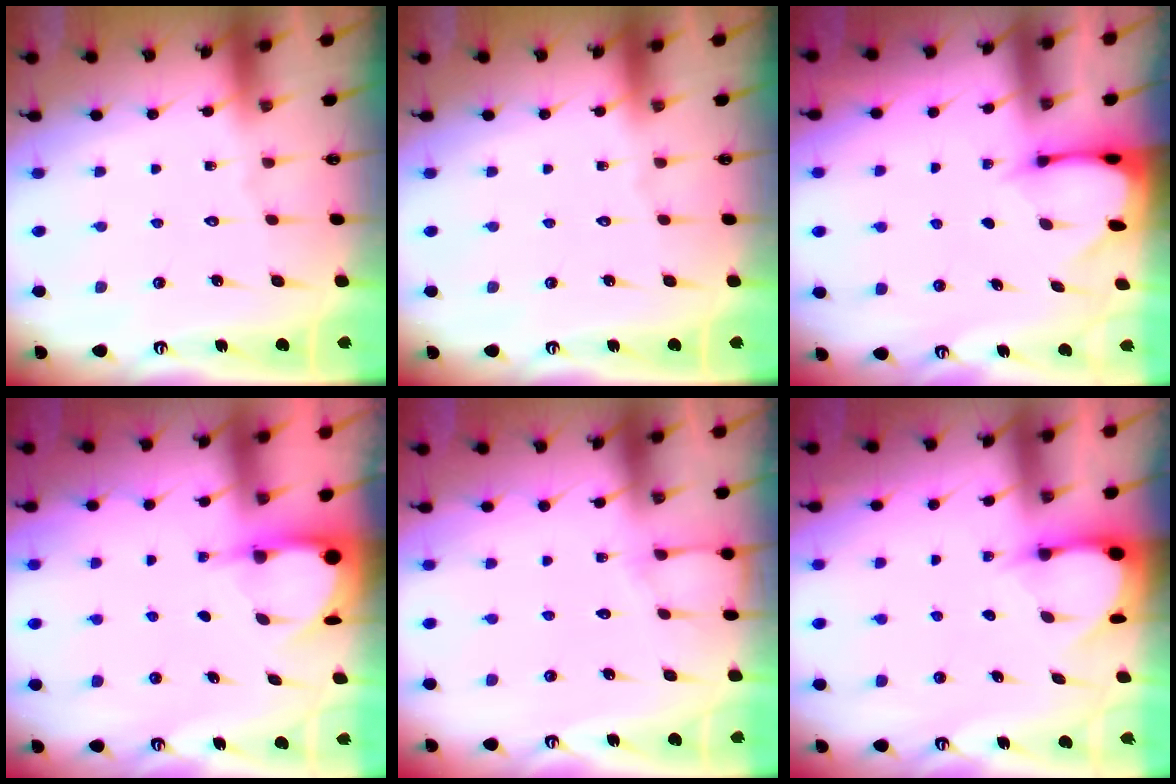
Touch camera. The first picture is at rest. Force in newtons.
{"total": 0.0}
{"total": 2.4, "press": 2.4, "slide": 0.3}
{"total": 3.9, "press": 3.9, "slide": 0.3}
{"total": 4.2, "press": 4.2, "slide": 0.5}
{"total": 3.3, "press": 3.3, "slide": 0.3}